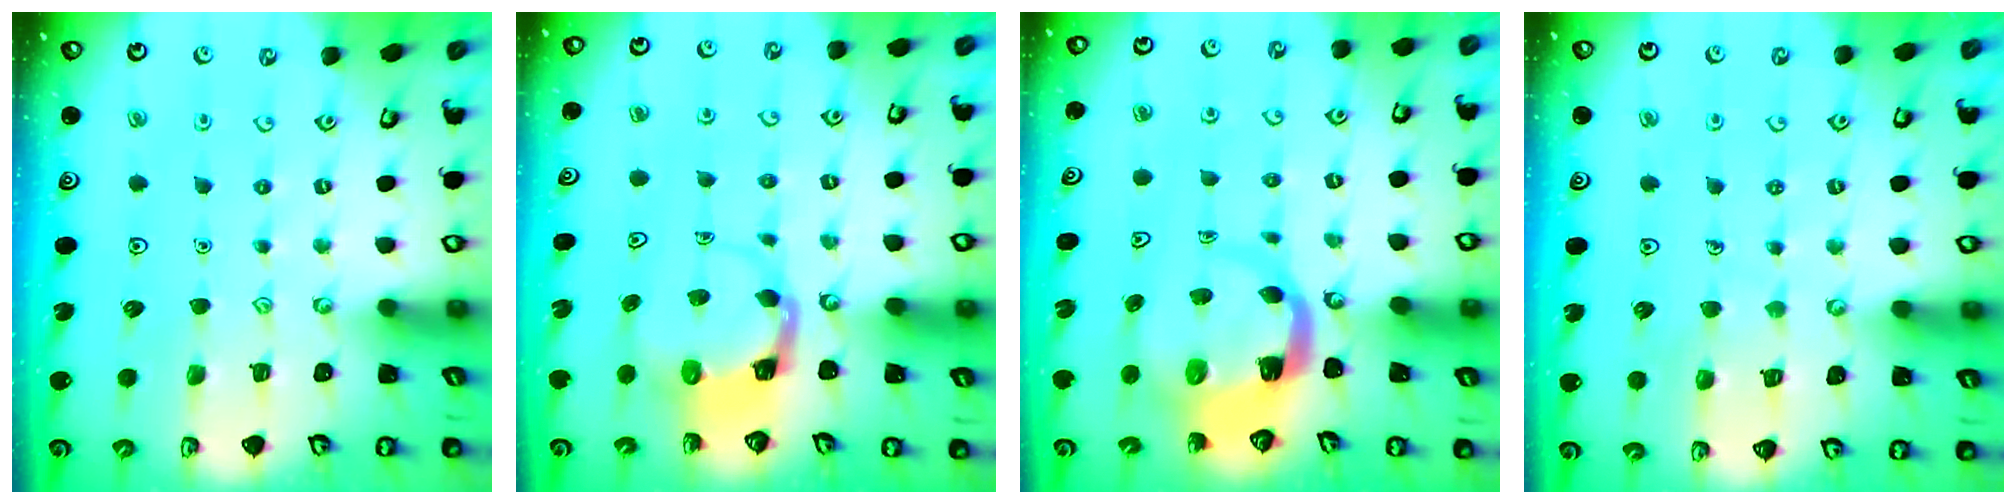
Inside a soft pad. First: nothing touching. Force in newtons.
{"total": 3.8, "press": 3.8, "slide": 0.3}
{"total": 5.6, "press": 5.5, "slide": 0.9}
{"total": 5.7, "press": 5.7, "slide": 0.6}